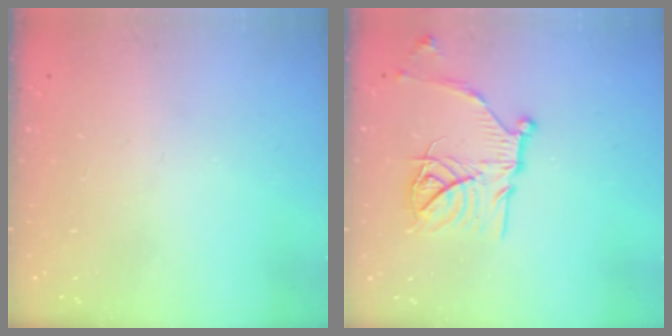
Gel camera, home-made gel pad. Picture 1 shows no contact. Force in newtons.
{"total": 18.0, "press": 18.0, "slide": 1.5}